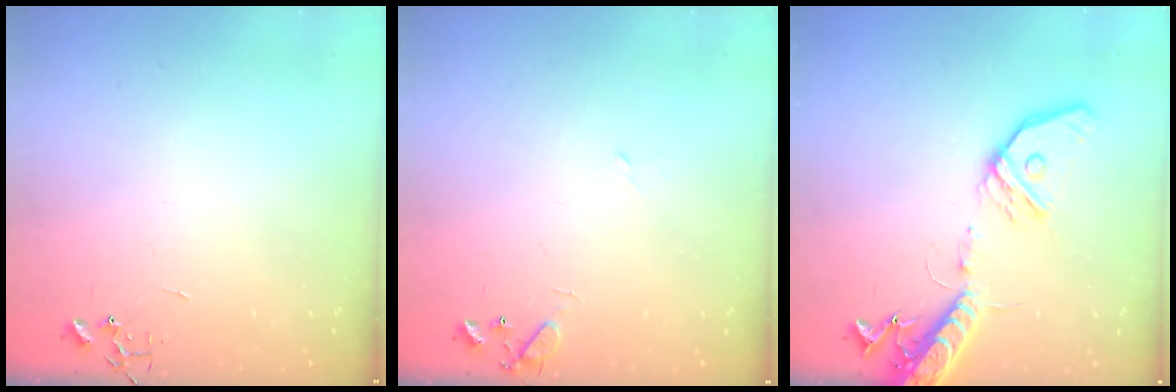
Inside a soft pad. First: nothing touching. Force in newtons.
{"total": 8.6, "press": 8.5, "slide": 1.1}
{"total": 17.0, "press": 16.7, "slide": 3.3}